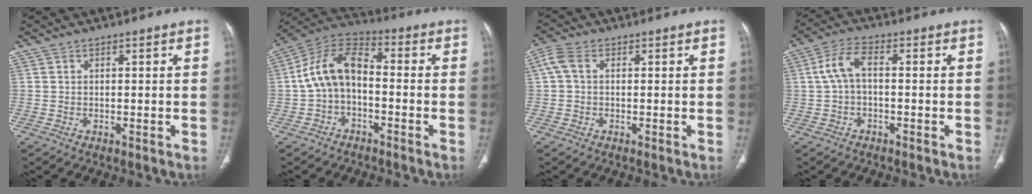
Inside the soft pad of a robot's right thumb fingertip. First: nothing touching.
{"total": 9.8, "force": [-0.8, 6.6, 7.3], "torque": [-0.136, 0.041, -0.030]}
{"total": 3.0, "force": [1.0, 2.4, 1.6], "torque": [-0.050, 0.013, 0.011]}
{"total": 4.7, "force": [0.5, 2.6, 3.9], "torque": [-0.089, 0.020, 0.000]}